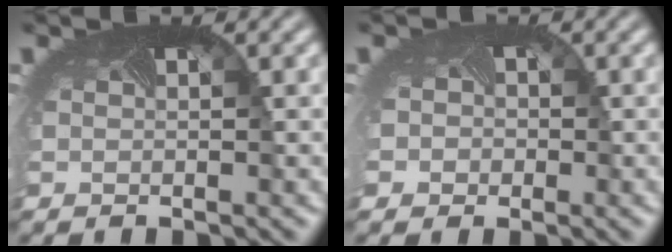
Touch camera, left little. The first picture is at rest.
{"total": 2.4, "force": [-0.3, 2.3, 0.8], "torque": [-0.007, -0.003, -0.015]}